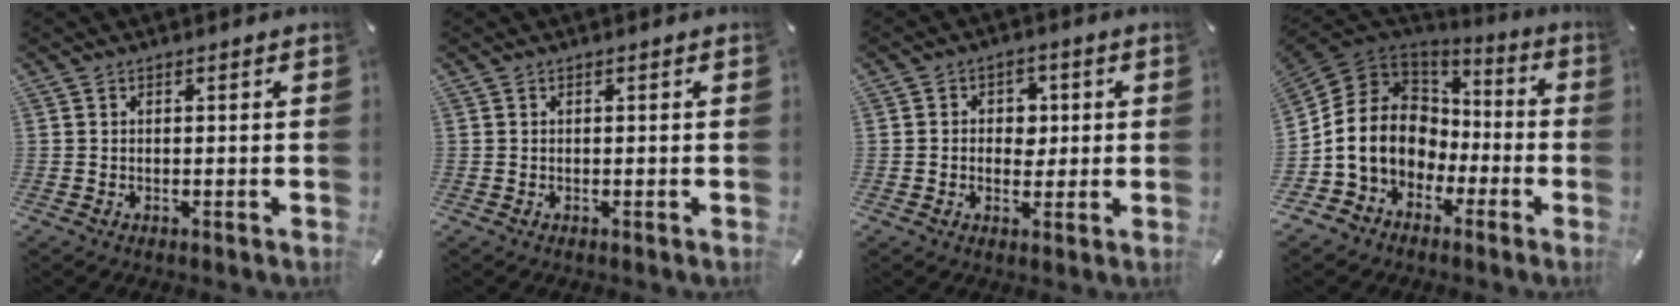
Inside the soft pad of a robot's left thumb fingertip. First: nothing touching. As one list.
[{"total": 0.0}, {"total": 5.3, "force": [0.1, 4.7, 2.5], "torque": [-0.033, 0.004, -0.003]}, {"total": 13.6, "force": [-2.3, 12.0, 5.9], "torque": [-0.144, 0.002, -0.037]}]